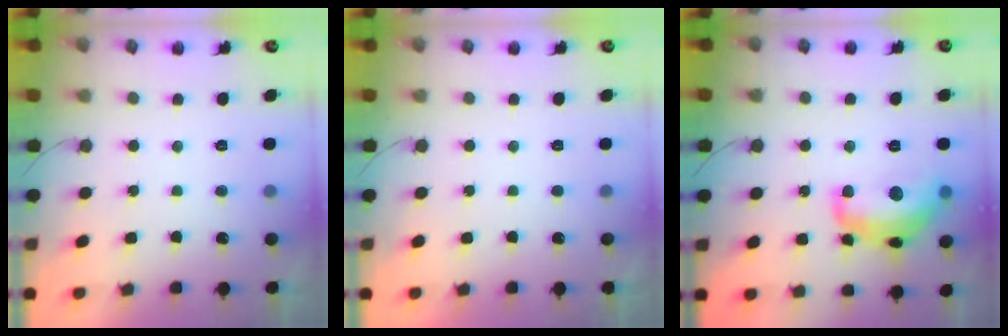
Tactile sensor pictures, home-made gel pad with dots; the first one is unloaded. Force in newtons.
{"total": 0.0}
{"total": 15.0, "press": 15.0, "slide": 1.1}